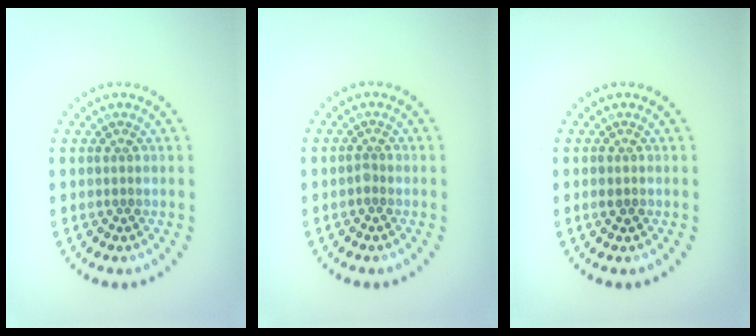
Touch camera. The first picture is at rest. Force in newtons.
{"total": 0.6, "press": 0.5, "slide": 0.3}
{"total": 0.9, "press": 0.9, "slide": 0.2}